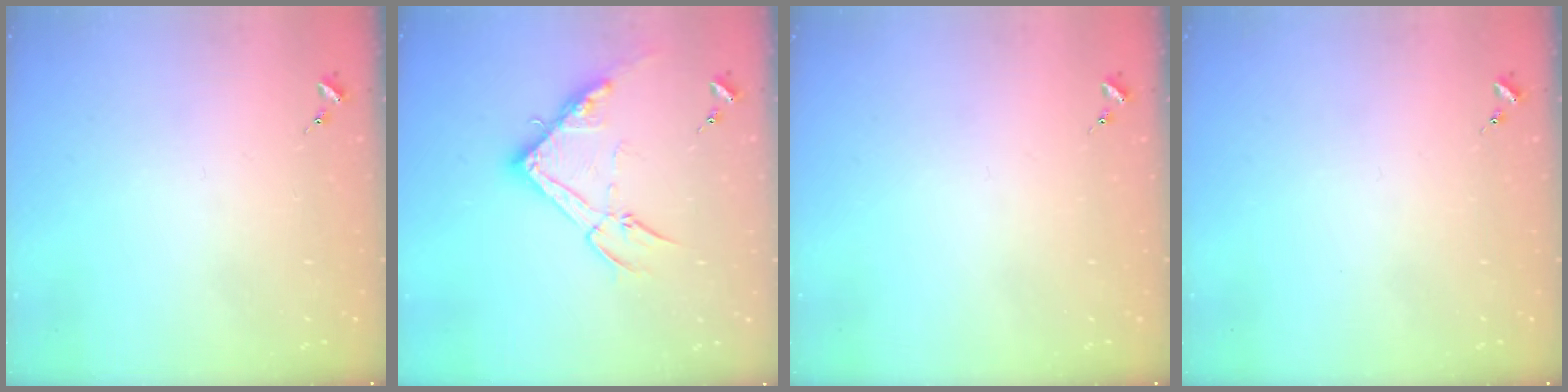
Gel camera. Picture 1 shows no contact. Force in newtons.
{"total": 15.6, "press": 15.6, "slide": 0.6}
{"total": 0.0}
{"total": 0.0}